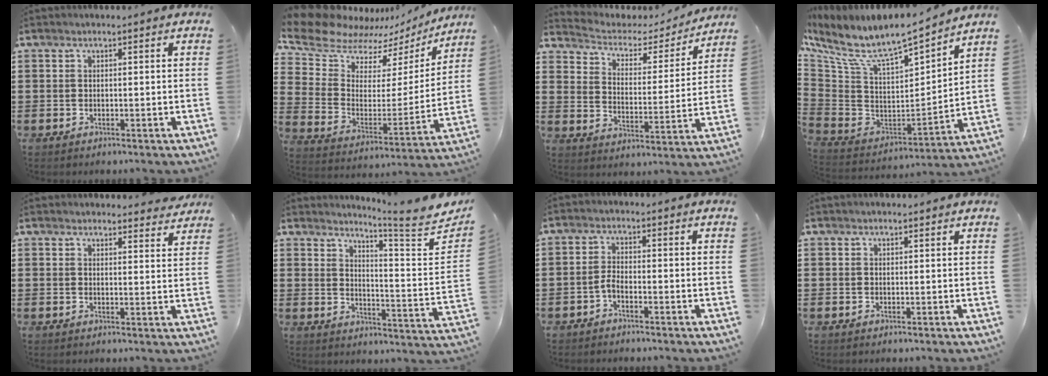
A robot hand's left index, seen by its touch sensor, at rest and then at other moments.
{"total": 10.2, "force": [8.9, 4.1, 2.8], "torque": [-0.098, -0.059, 0.155]}
{"total": 3.1, "force": [2.5, 1.6, 0.8], "torque": [-0.036, -0.020, 0.033]}
{"total": 8.6, "force": [7.0, 2.2, 4.6], "torque": [-0.120, -0.061, 0.114]}
{"total": 3.0, "force": [2.9, 0.2, 0.2], "torque": [-0.005, -0.012, 0.054]}
{"total": 6.1, "force": [5.5, -0.7, 2.7], "torque": [-0.052, -0.064, 0.085]}
{"total": 2.1, "force": [-1.4, 0.5, 1.4], "torque": [-0.034, 0.002, -0.031]}
{"total": 0.6, "force": [0.6, 0.2, 0.1], "torque": [-0.004, 0.002, 0.011]}